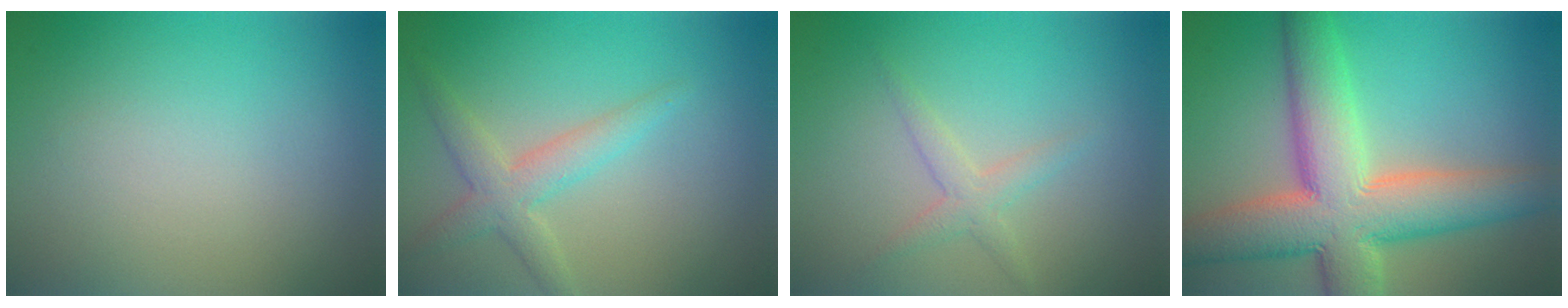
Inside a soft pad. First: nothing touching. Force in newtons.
{"total": 3.1, "press": 3.1, "slide": 0.4}
{"total": 1.8, "press": 1.8, "slide": 0.1}
{"total": 11.5, "press": 11.4, "slide": 1.1}